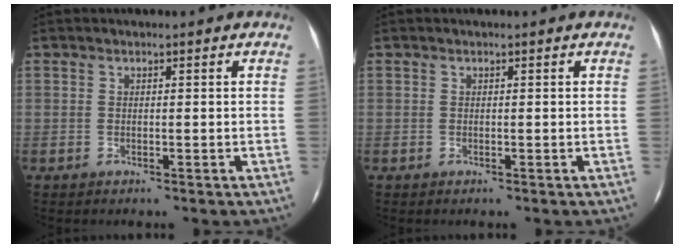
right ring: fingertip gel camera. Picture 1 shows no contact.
{"total": 0.0}